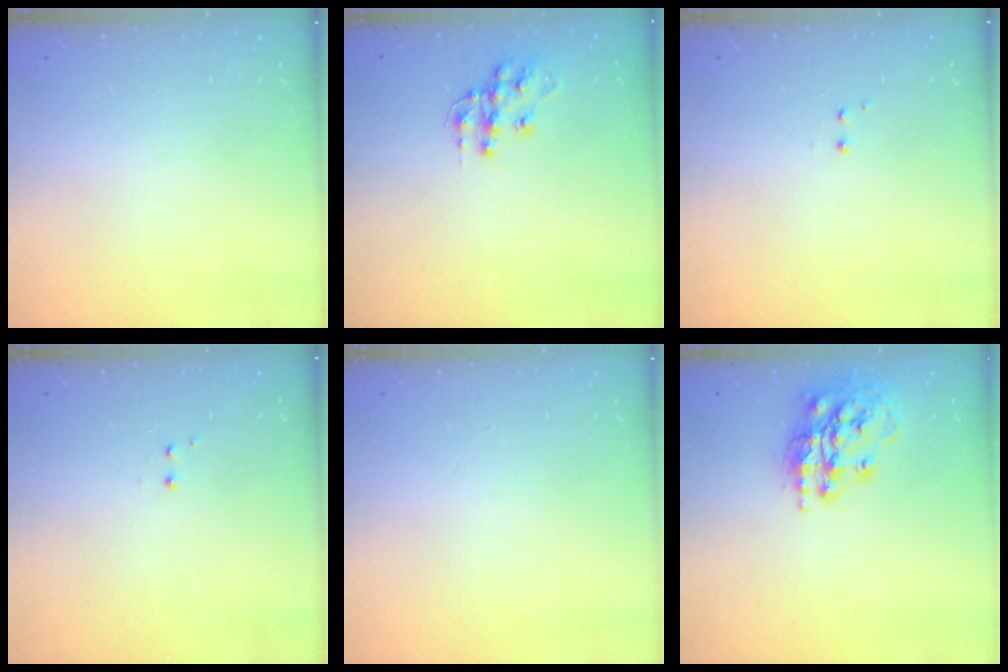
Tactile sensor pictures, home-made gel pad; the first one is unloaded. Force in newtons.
{"total": 11.6, "press": 11.5, "slide": 0.8}
{"total": 1.2, "press": 1.0, "slide": 0.6}
{"total": 1.2, "press": 1.0, "slide": 0.6}
{"total": 0.0}
{"total": 16.3, "press": 16.2, "slide": 1.1}